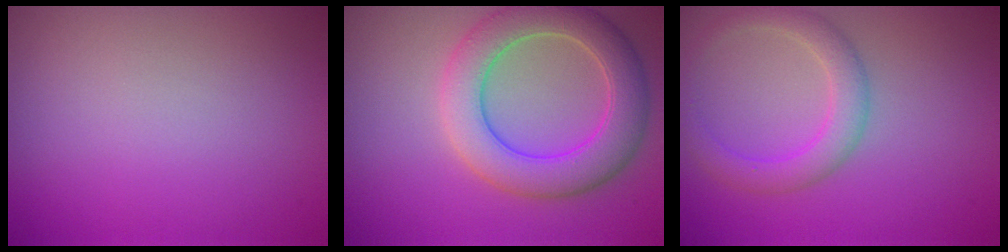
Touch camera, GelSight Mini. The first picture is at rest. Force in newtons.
{"total": 6.7, "press": 6.6, "slide": 0.4}
{"total": 3.2, "press": 3.1, "slide": 0.3}